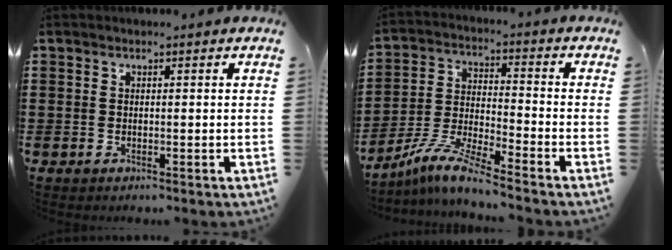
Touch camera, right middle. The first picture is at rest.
{"total": 7.9, "force": [-6.9, -0.1, 3.9], "torque": [-0.092, -0.009, -0.140]}